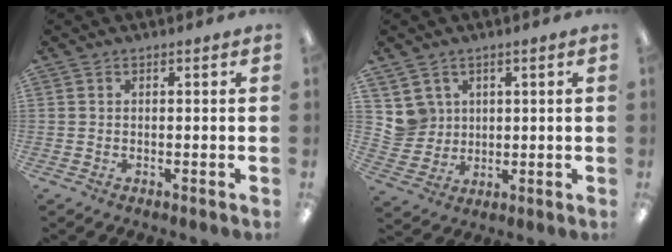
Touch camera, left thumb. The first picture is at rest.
{"total": 6.5, "force": [3.1, 5.7, -0.1], "torque": [-0.003, -0.007, 0.060]}